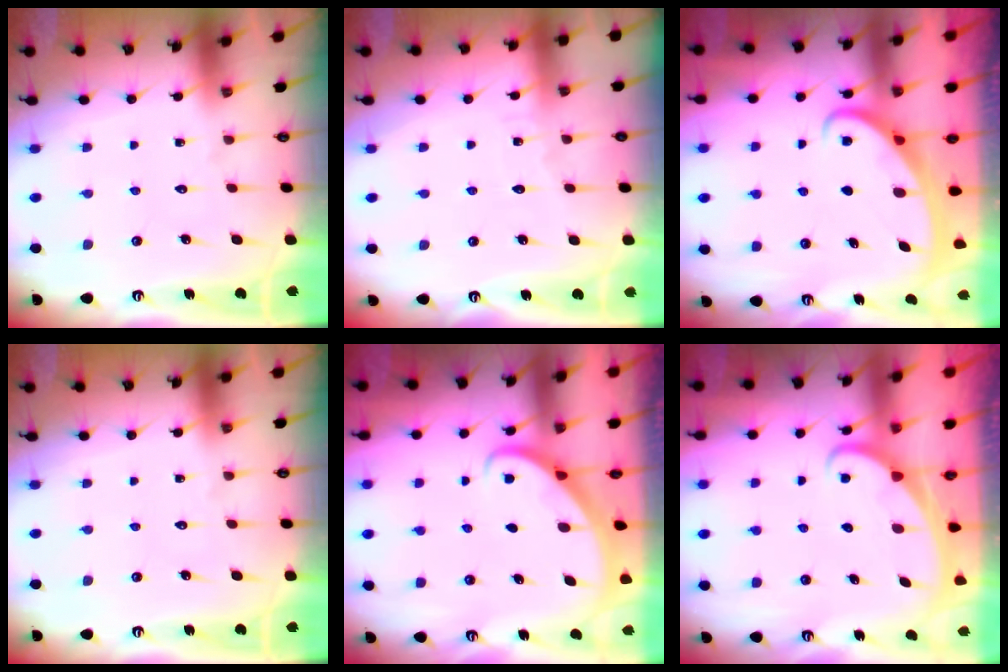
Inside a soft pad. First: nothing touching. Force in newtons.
{"total": 3.9, "press": 3.9, "slide": 0.3}
{"total": 2.4, "press": 2.4, "slide": 0.4}
{"total": 0.0}
{"total": 2.8, "press": 2.8, "slide": 0.2}
{"total": 1.7, "press": 1.7, "slide": 0.1}